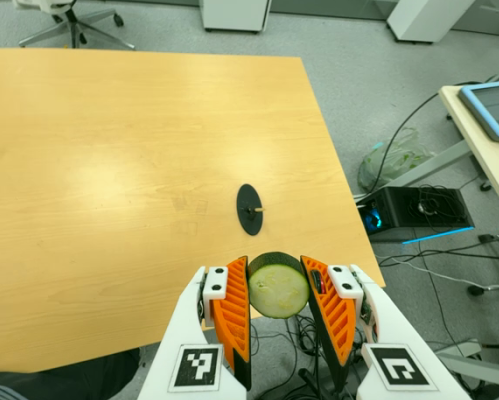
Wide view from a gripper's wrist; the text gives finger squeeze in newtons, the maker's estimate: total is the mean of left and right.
{"total": 11.9, "left": 12.3, "right": 11.6}